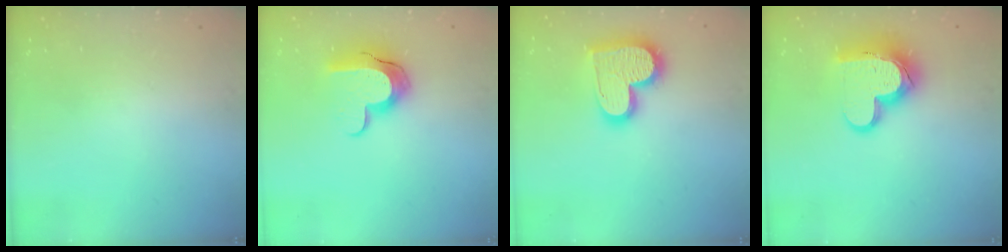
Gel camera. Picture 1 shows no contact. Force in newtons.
{"total": 11.1, "press": 11.1, "slide": 0.8}
{"total": 17.4, "press": 17.3, "slide": 1.3}
{"total": 15.5, "press": 15.5, "slide": 1.3}